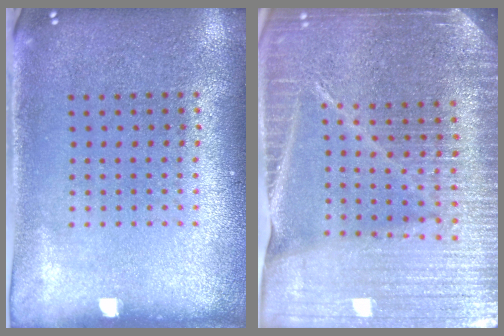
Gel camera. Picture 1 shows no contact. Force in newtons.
{"total": 5.3, "press": 4.7, "slide": 2.4}